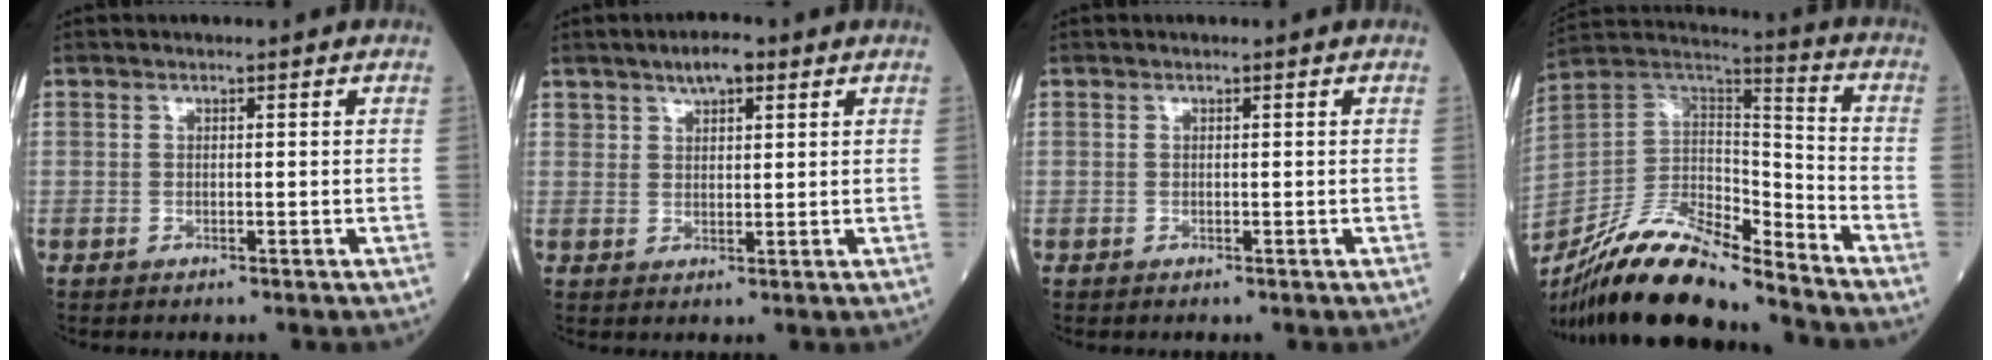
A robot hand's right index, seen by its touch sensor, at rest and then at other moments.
{"total": 4.2, "force": [2.7, 1.8, 2.7], "torque": [-0.044, 0.008, 0.045]}
{"total": 0.0}
{"total": 19.2, "force": [-16.2, 3.4, 9.7], "torque": [-0.197, 0.014, -0.300]}